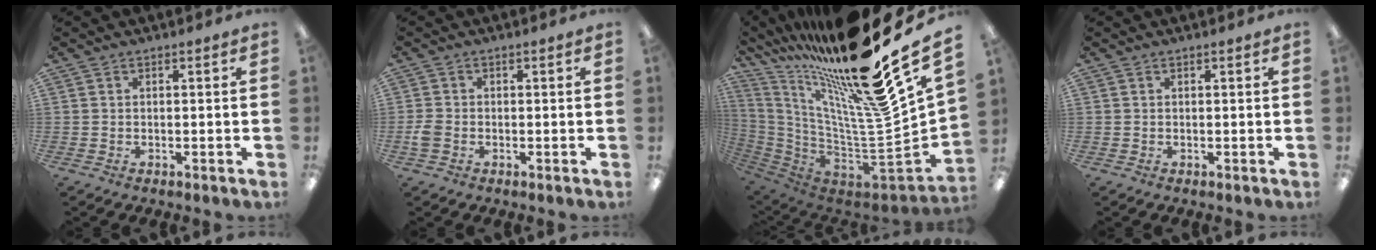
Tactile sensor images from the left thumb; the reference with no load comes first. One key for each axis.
{"total": 2.7, "fx": -0.7, "fy": 2.0, "fz": 1.7, "tx": -0.035, "ty": 0.004, "tz": -0.014}
{"total": 25.0, "fx": 19.1, "fy": 2.7, "fz": 15.8, "tx": -0.200, "ty": -0.196, "tz": 0.315}
{"total": 0.0}